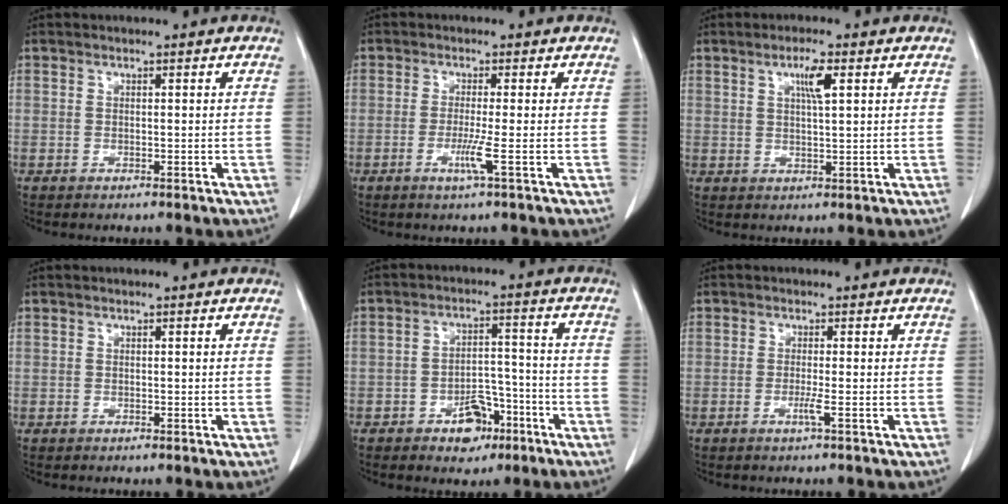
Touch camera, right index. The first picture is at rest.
{"total": 3.0, "force": [-1.0, -0.8, 2.7], "torque": [-0.058, -0.008, -0.021]}
{"total": 3.8, "force": [1.6, 0.3, 3.4], "torque": [-0.061, -0.001, 0.026]}
{"total": 0.0}
{"total": 6.9, "force": [-4.0, 3.9, 4.1], "torque": [-0.059, 0.016, -0.058]}
{"total": 1.4, "force": [-0.5, -0.4, 1.3], "torque": [-0.025, -0.003, -0.012]}